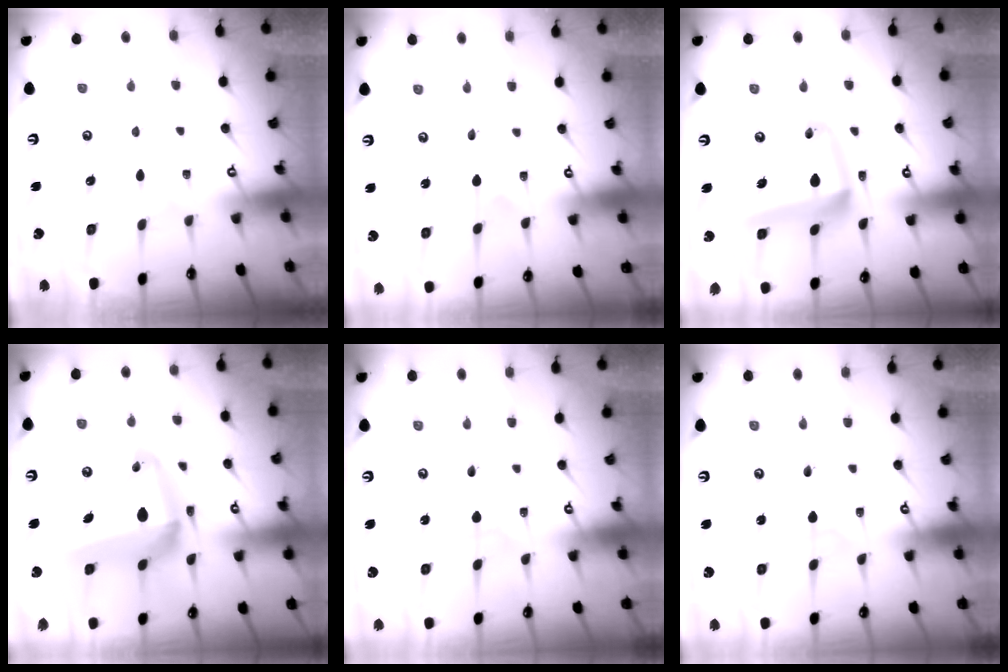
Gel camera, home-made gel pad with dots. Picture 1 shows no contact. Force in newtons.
{"total": 1.4, "press": 1.4, "slide": 0.1}
{"total": 16.3, "press": 16.2, "slide": 1.8}
{"total": 19.5, "press": 19.3, "slide": 2.9}
{"total": 1.4, "press": 1.4, "slide": 0.1}
{"total": 0.9, "press": 0.9, "slide": 0.0}